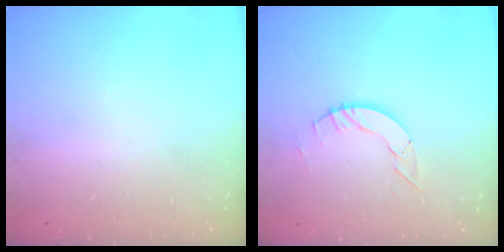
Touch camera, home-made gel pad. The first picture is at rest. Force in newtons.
{"total": 5.5, "press": 5.5, "slide": 0.2}